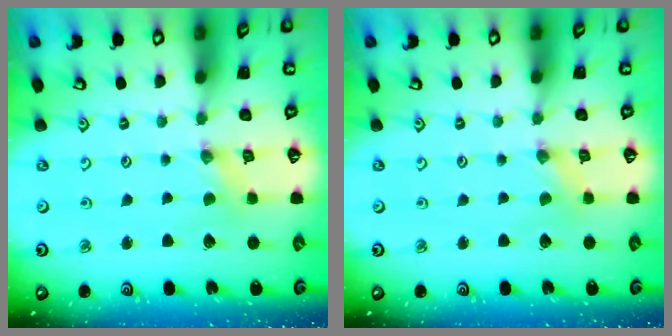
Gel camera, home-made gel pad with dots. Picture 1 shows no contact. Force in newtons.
{"total": 0.0}